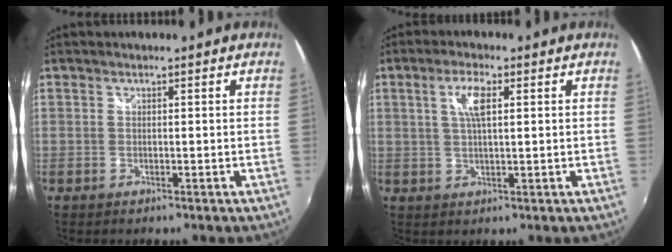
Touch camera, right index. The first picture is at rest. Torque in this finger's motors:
{"motor_torque": [0.14, -0.04, 0.20, 0.09]}